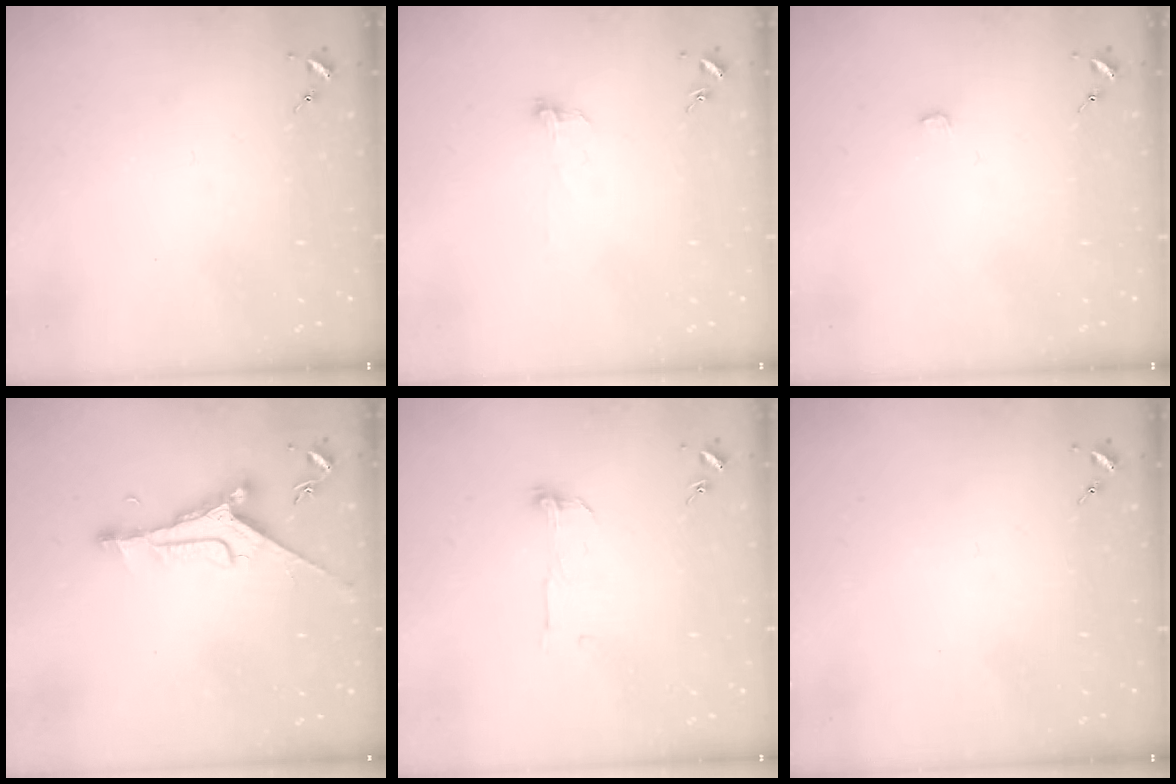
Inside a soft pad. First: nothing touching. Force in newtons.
{"total": 3.3, "press": 3.3, "slide": 0.3}
{"total": 0.8, "press": 0.8, "slide": 0.1}
{"total": 9.9, "press": 9.9, "slide": 0.6}
{"total": 5.1, "press": 5.0, "slide": 0.5}
{"total": 0.0}